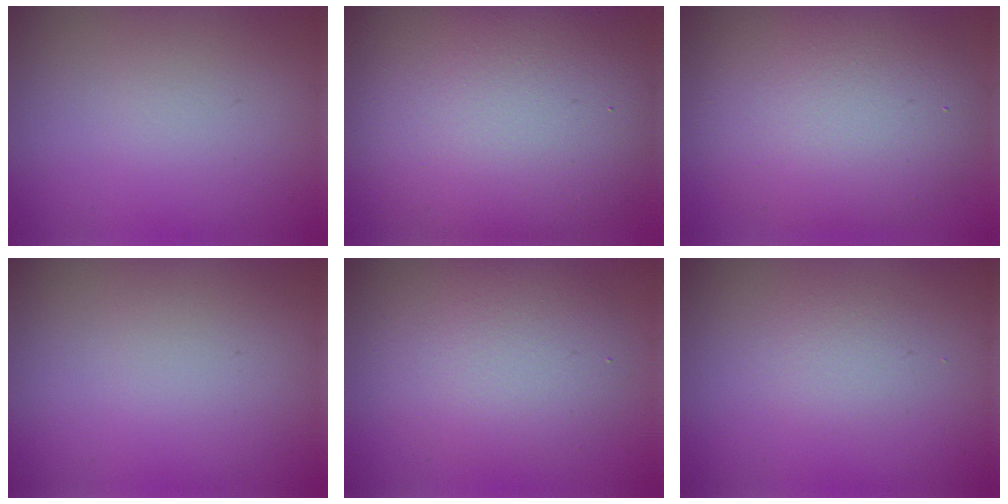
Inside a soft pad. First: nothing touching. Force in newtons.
{"total": 15.6, "press": 15.5, "slide": 0.8}
{"total": 9.4, "press": 9.3, "slide": 0.6}
{"total": 0.0}
{"total": 4.9, "press": 4.9, "slide": 0.4}
{"total": 1.5, "press": 1.5, "slide": 0.0}